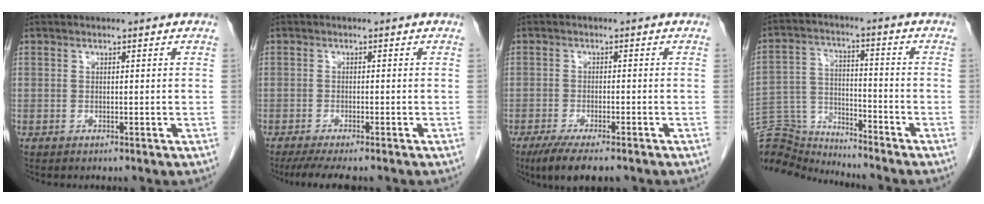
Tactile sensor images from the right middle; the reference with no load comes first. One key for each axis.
{"total": 6.8, "fx": -5.6, "fy": 1.0, "fz": 3.7, "tx": -0.052, "ty": -0.013, "tz": -0.086}
{"total": 7.9, "fx": -5.9, "fy": 1.8, "fz": 4.9, "tx": -0.076, "ty": -0.015, "tz": -0.091}
{"total": 11.4, "fx": -11.4, "fy": 0.2, "fz": -0.2, "tx": -0.004, "ty": 0.030, "tz": -0.211}